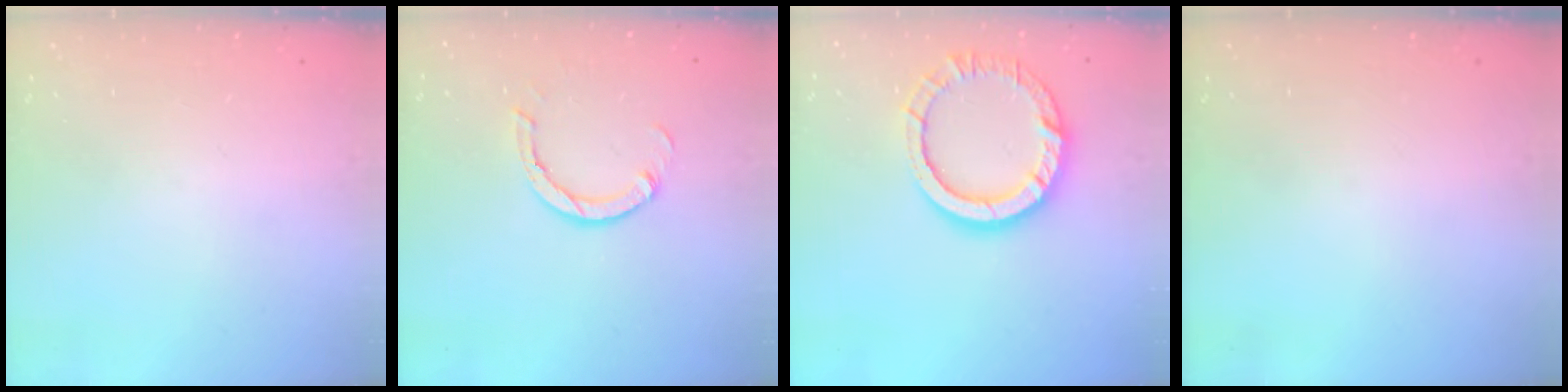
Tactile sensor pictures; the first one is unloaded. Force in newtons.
{"total": 3.4, "press": 3.4, "slide": 0.2}
{"total": 12.7, "press": 12.6, "slide": 0.9}
{"total": 0.0}